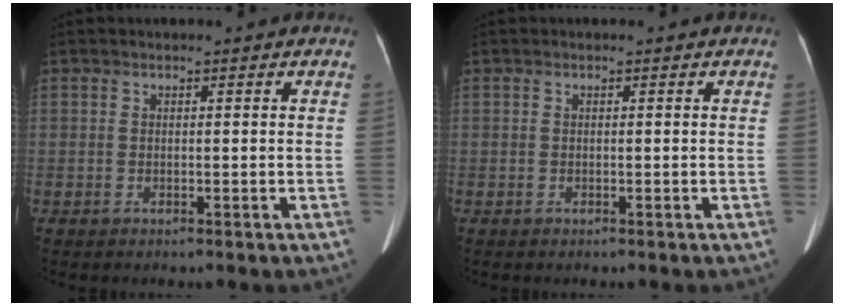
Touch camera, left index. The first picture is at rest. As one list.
[{"total": 0.0}]